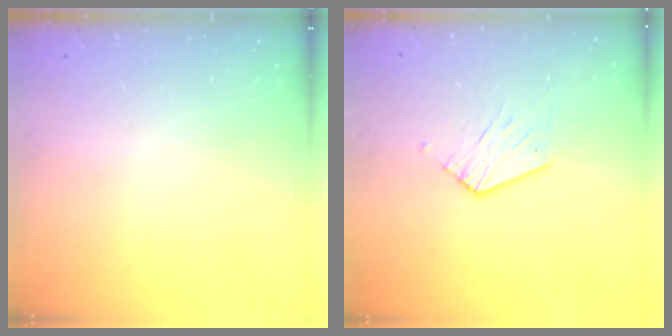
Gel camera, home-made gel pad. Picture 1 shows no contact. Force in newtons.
{"total": 7.6, "press": 7.6, "slide": 0.5}